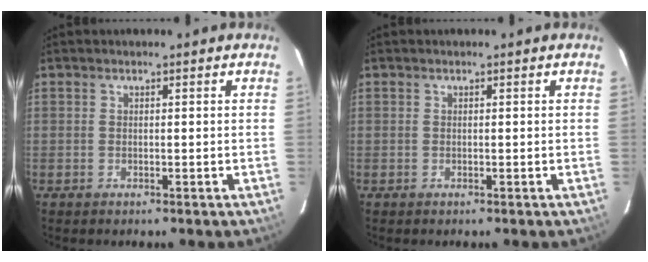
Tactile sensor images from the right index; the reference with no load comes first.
{"total": 0.0}